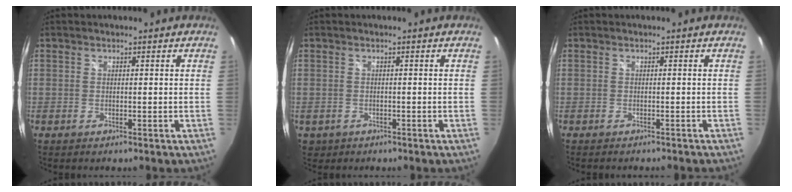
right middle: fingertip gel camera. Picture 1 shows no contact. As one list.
[{"total": 2.1, "force": [-0.2, 2.0, 0.7], "torque": [-0.018, -0.003, 0.002]}, {"total": 1.5, "force": [-1.4, 0.2, 0.6], "torque": [-0.014, -0.012, -0.019]}]